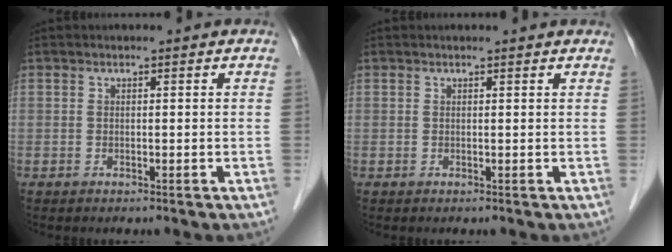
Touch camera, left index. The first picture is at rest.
{"total": 1.9, "force": [1.9, 0.1, 0.4], "torque": [-0.012, 0.007, 0.017]}